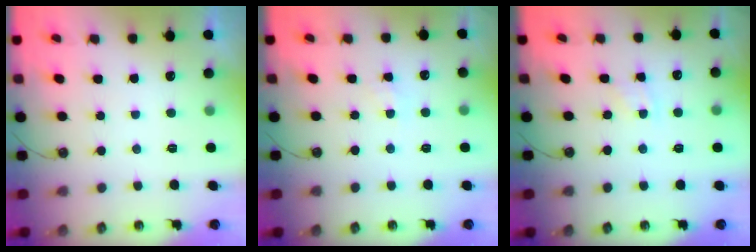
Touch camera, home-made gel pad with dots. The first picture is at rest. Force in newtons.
{"total": 5.4, "press": 5.4, "slide": 0.7}
{"total": 4.9, "press": 4.9, "slide": 0.6}